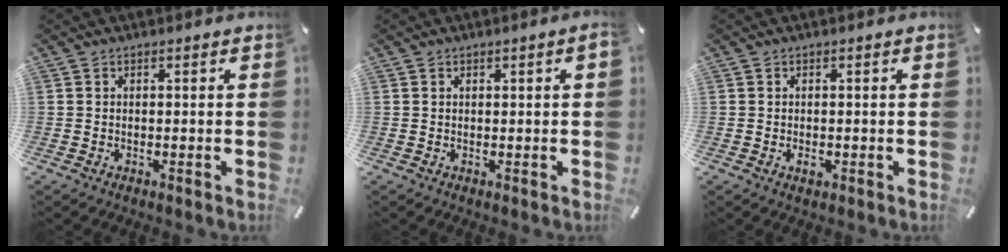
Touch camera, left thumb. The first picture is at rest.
{"total": 0.7, "force": [0.3, 0.3, 0.6], "torque": [-0.009, 0.003, 0.005]}
{"total": 1.5, "force": [-0.3, 1.2, 0.8], "torque": [-0.008, 0.000, -0.006]}